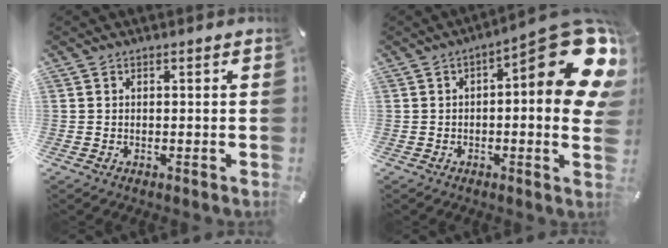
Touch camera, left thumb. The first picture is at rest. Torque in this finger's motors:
{"motor_torque": [0.80, 0.94, 1.40, -0.19, 0.18]}